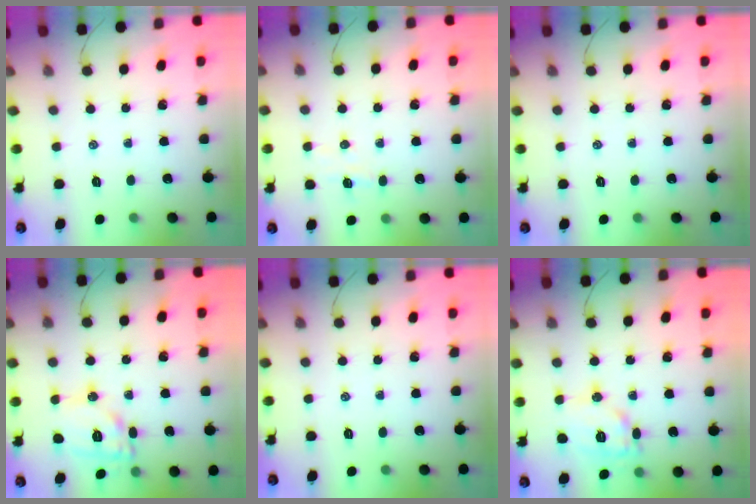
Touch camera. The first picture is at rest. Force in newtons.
{"total": 4.3, "press": 4.2, "slide": 1.0}
{"total": 0.0}
{"total": 11.8, "press": 11.8, "slide": 0.4}
{"total": 0.0}
{"total": 11.7, "press": 11.7, "slide": 0.6}